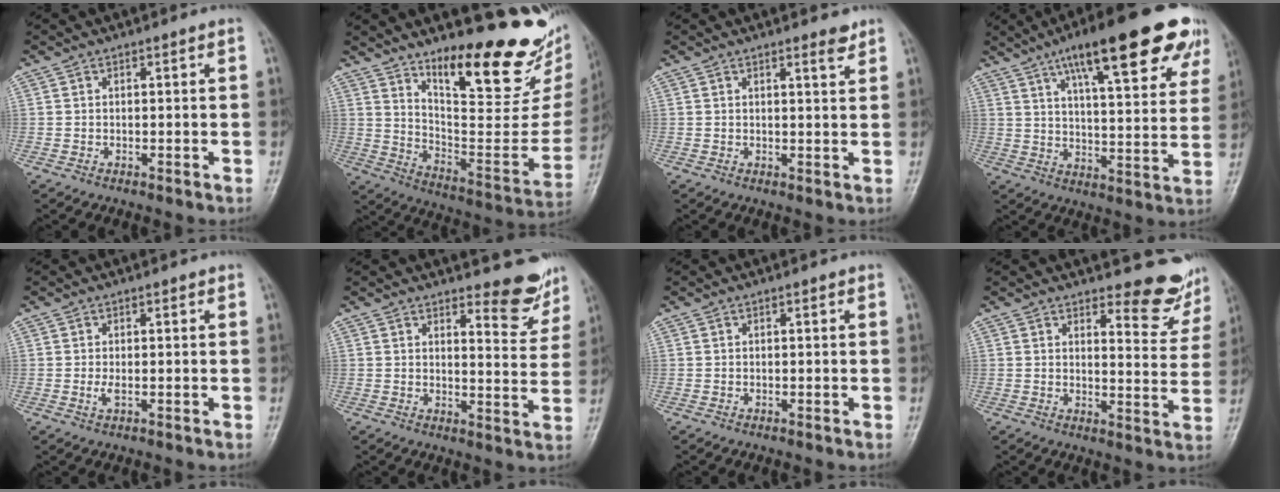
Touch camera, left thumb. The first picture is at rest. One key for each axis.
{"total": 26.5, "fx": 18.3, "fy": 8.3, "fz": 17.3, "tx": -0.210, "ty": -0.114, "tz": 0.280}
{"total": 2.2, "fx": 1.7, "fy": 0.4, "fz": 1.3, "tx": -0.013, "ty": -0.013, "tz": 0.025}
{"total": 23.8, "fx": 13.7, "fy": 6.2, "fz": 18.4, "tx": -0.238, "ty": -0.022, "tz": 0.200}
{"total": 2.0, "fx": 0.2, "fy": 0.9, "fz": 1.8, "tx": -0.030, "ty": -0.004, "tz": 0.006}
{"total": 7.5, "fx": 6.5, "fy": 2.2, "fz": 3.1, "tx": -0.016, "ty": -0.061, "tz": 0.079}
{"total": 0.0}
{"total": 8.3, "fx": 7.4, "fy": 2.4, "fz": 2.9, "tx": -0.007, "ty": -0.070, "tz": 0.085}